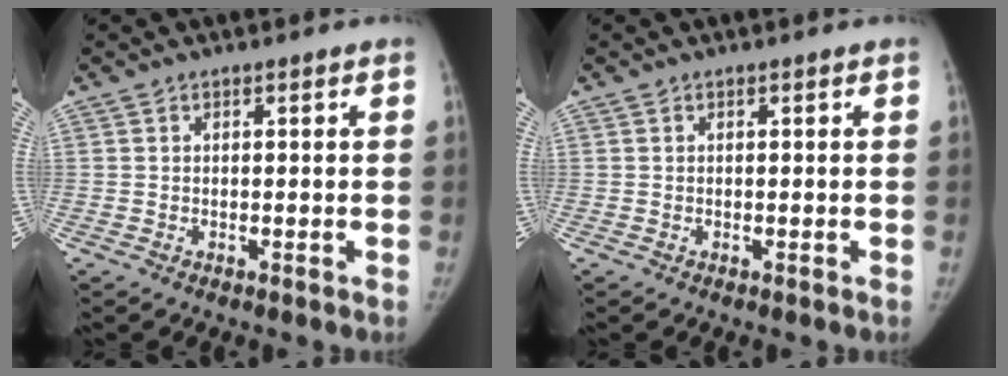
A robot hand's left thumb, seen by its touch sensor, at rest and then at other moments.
{"total": 0.0}